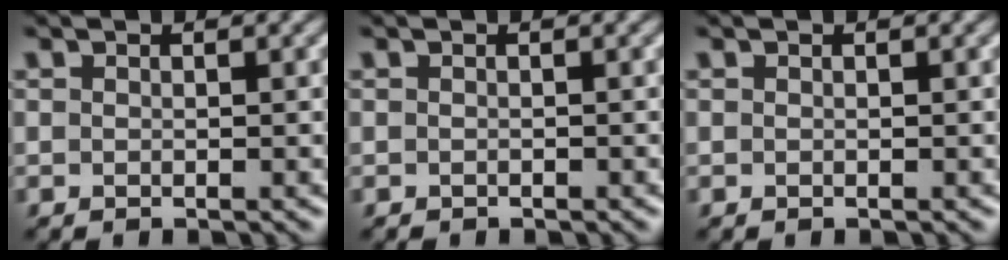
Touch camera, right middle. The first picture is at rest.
{"total": 0.0}
{"total": 0.0}